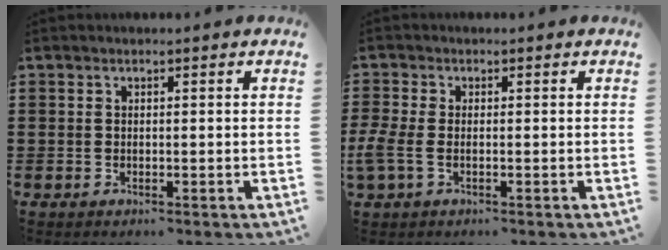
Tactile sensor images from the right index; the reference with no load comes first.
{"total": 2.9, "force": [-1.1, 1.4, 2.4], "torque": [-0.054, -0.004, -0.022]}